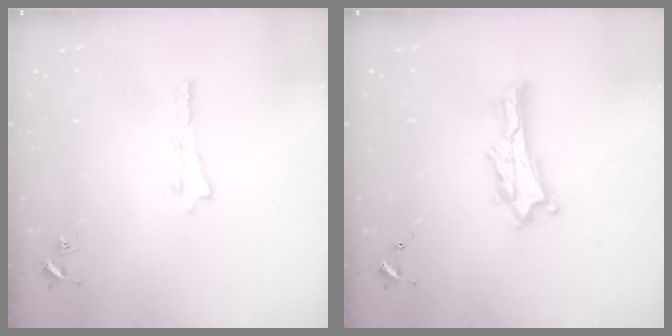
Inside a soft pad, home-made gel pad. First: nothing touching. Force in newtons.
{"total": 2.7, "press": 2.7, "slide": 0.3}